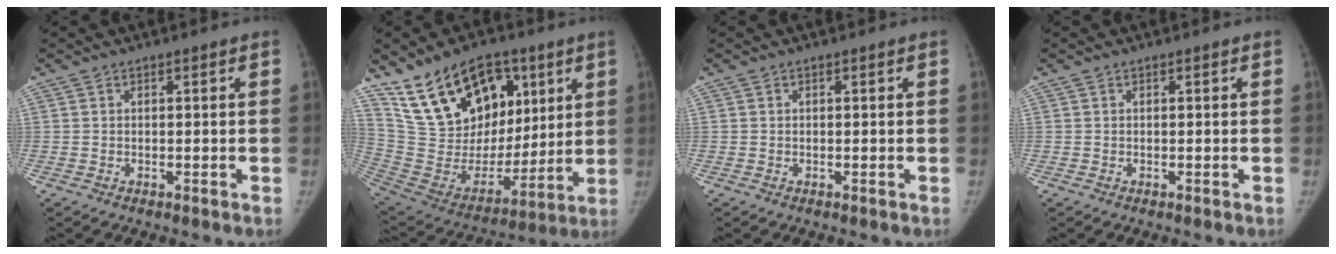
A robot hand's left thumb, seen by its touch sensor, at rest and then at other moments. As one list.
[{"total": 24.1, "force": [12.7, 14.9, 14.1], "torque": [-0.208, -0.033, 0.241]}, {"total": 0.0}, {"total": 0.0}]